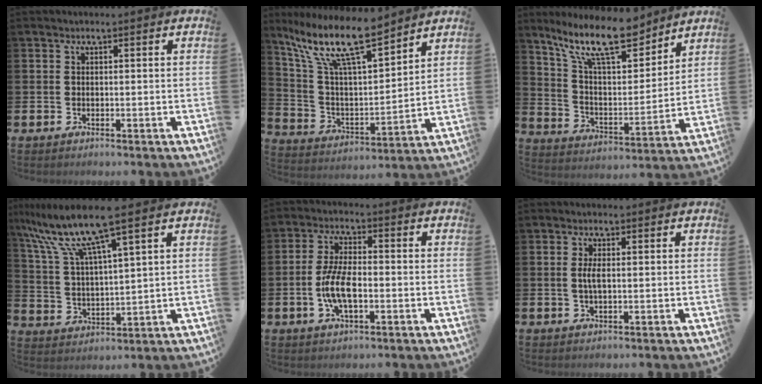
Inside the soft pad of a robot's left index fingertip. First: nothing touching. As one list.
[{"total": 13.1, "force": [10.0, 3.0, 7.8], "torque": [-0.179, -0.050, 0.175]}, {"total": 13.8, "force": [10.9, 4.1, 7.3], "torque": [-0.157, -0.055, 0.192]}, {"total": 10.9, "force": [8.2, 1.2, 7.0], "torque": [-0.167, -0.031, 0.139]}, {"total": 6.5, "force": [-1.3, 2.6, 5.8], "torque": [-0.116, -0.001, -0.029]}, {"total": 2.2, "force": [0.1, 0.8, 2.1], "torque": [-0.045, 0.005, 0.001]}]